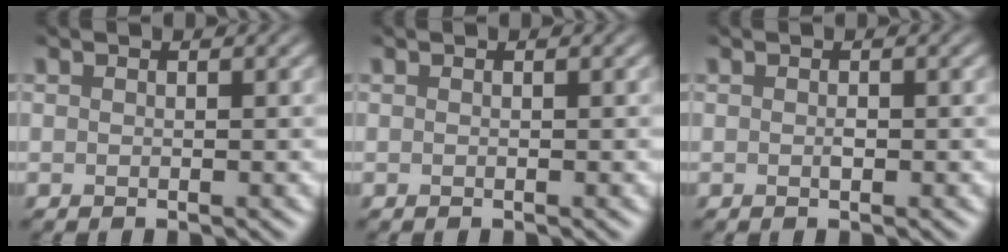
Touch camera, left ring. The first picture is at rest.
{"total": 0.0}
{"total": 0.5, "force": [-0.3, 0.2, 0.4], "torque": [-0.011, 0.001, -0.007]}